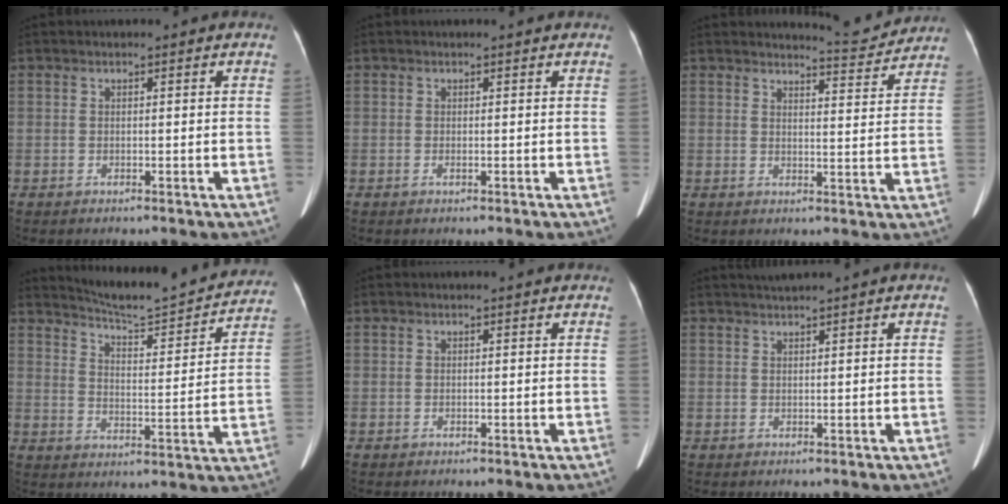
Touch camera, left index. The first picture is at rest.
{"total": 0.5, "force": [0.0, 0.0, 0.5], "torque": [-0.015, 0.000, 0.000]}
{"total": 5.2, "force": [5.2, -0.2, -0.3], "torque": [-0.009, -0.024, 0.065]}
{"total": 17.2, "force": [16.3, 1.3, 5.1], "torque": [-0.082, -0.035, 0.217]}
{"total": 0.0}
{"total": 1.4, "force": [1.1, -0.6, 0.5], "torque": [-0.012, 0.004, 0.028]}